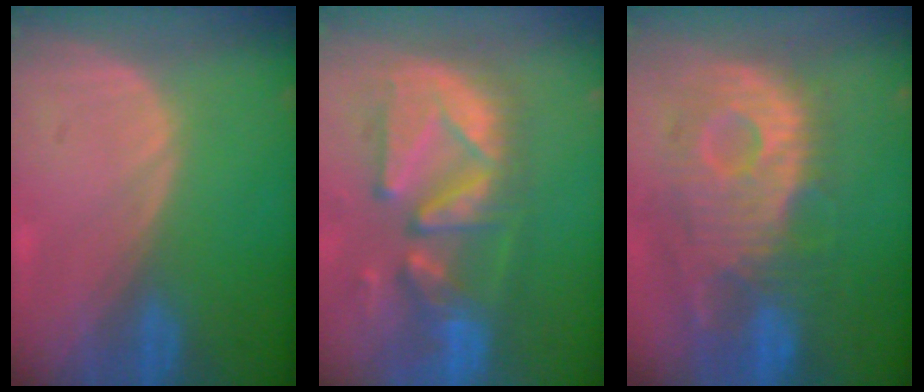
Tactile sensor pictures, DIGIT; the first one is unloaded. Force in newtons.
{"total": 12.6, "press": 11.1, "slide": 6.0}
{"total": 11.8, "press": 10.6, "slide": 5.2}